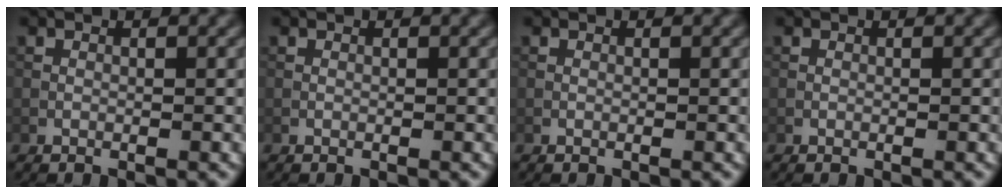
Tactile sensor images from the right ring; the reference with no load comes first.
{"total": 0.0}
{"total": 0.0}
{"total": 0.0}